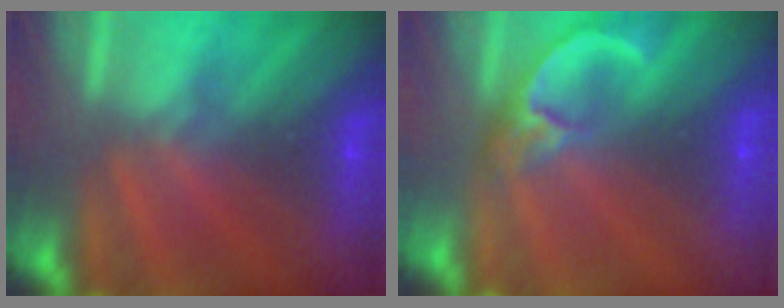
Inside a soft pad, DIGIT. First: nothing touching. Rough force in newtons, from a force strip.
{"total": 4.7}